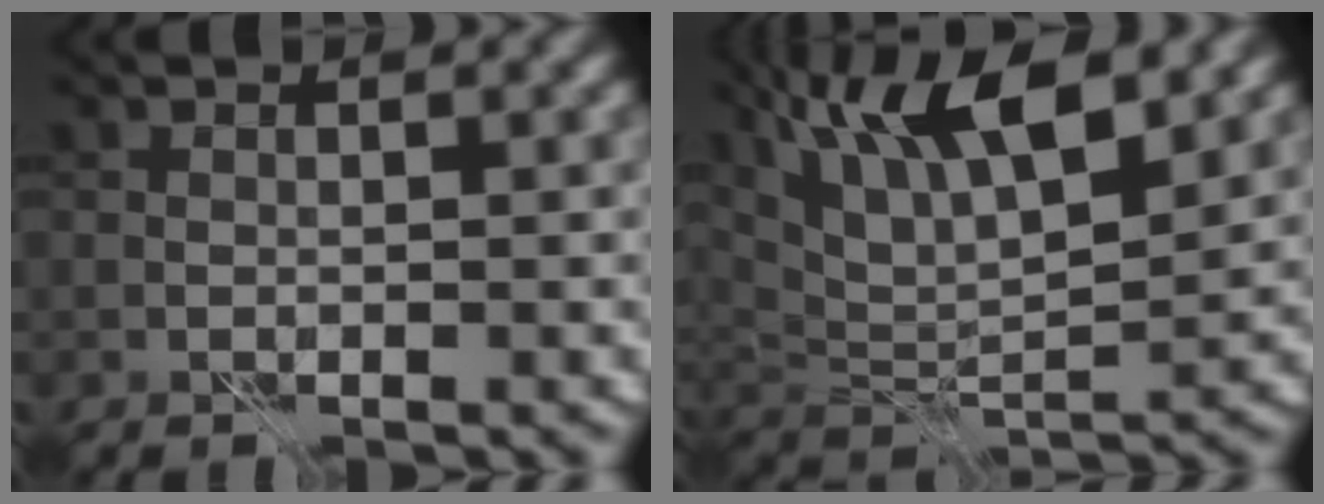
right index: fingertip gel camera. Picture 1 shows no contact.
{"total": 10.9, "force": [6.0, 3.7, 8.3], "torque": [-0.143, 0.008, 0.102]}